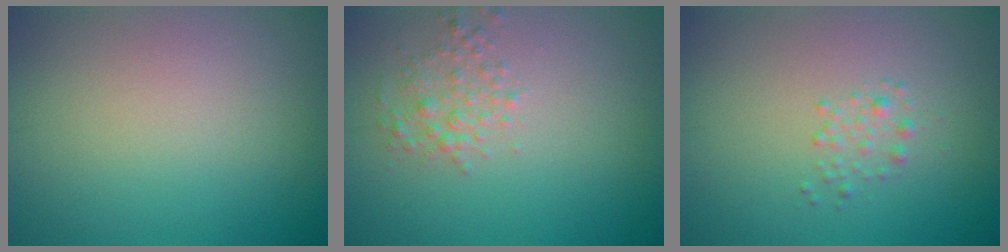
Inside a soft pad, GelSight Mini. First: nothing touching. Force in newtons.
{"total": 1.9, "press": 1.9, "slide": 0.0}
{"total": 1.3, "press": 1.3, "slide": 0.1}